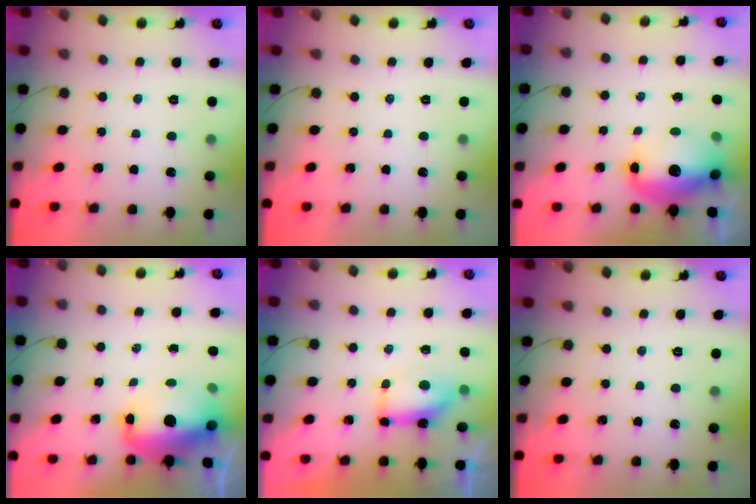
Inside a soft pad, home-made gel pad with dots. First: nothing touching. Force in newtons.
{"total": 0.0}
{"total": 13.0, "press": 12.7, "slide": 2.9}
{"total": 13.6, "press": 13.2, "slide": 3.3}
{"total": 7.5, "press": 7.5, "slide": 0.5}
{"total": 0.0}